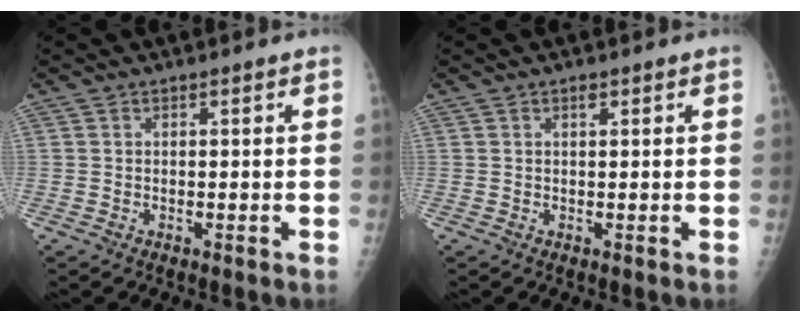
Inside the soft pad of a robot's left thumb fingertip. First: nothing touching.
{"total": 0.8, "force": [0.4, 0.3, 0.6], "torque": [-0.009, 0.000, 0.006]}